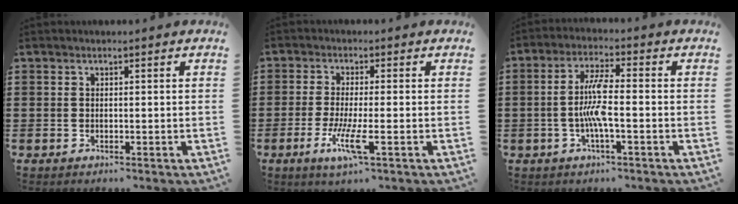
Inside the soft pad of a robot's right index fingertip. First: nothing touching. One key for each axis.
{"total": 6.0, "fx": -2.3, "fy": 0.5, "fz": 5.6, "tx": -0.119, "ty": -0.020, "tz": -0.046}
{"total": 6.5, "fx": -1.2, "fy": 1.3, "fz": 6.3, "tx": -0.133, "ty": -0.002, "tz": -0.029}